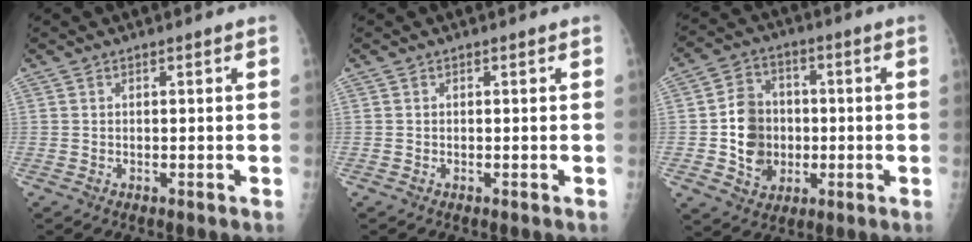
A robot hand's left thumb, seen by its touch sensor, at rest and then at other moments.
{"total": 0.0}
{"total": 11.3, "force": [-1.0, 9.5, 6.0], "torque": [-0.071, 0.009, -0.017]}